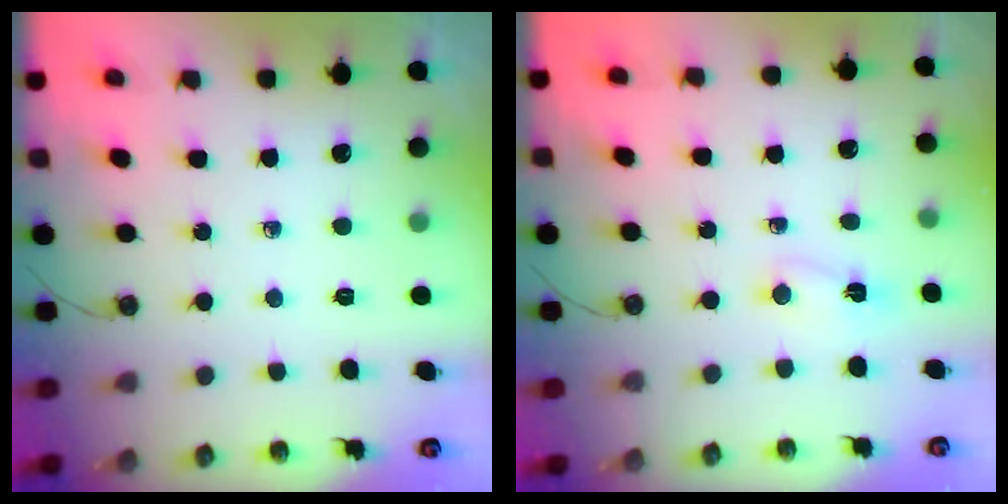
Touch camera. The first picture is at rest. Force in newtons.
{"total": 3.4, "press": 2.6, "slide": 2.2}